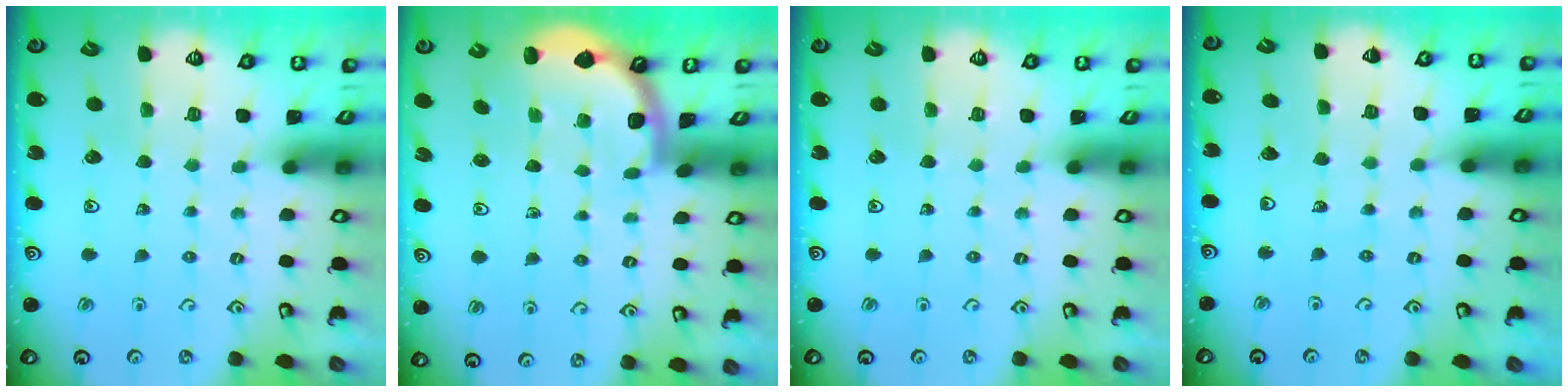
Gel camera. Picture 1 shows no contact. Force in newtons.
{"total": 1.7, "press": 1.7, "slide": 0.0}
{"total": 0.0}
{"total": 2.2, "press": 2.2, "slide": 0.2}